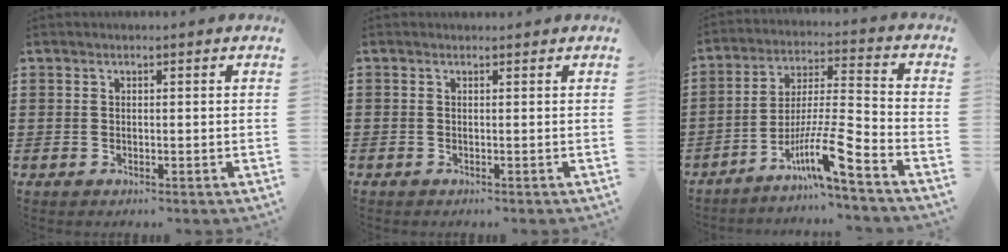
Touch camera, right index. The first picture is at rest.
{"total": 0.0}
{"total": 10.8, "force": [-7.1, 0.7, 8.1], "torque": [-0.158, -0.004, -0.137]}